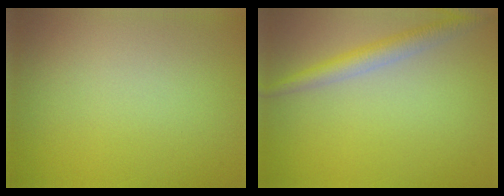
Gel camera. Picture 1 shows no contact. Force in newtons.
{"total": 2.9, "press": 2.9, "slide": 0.2}